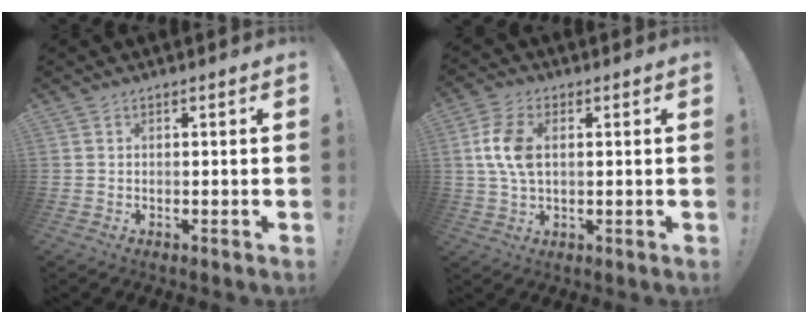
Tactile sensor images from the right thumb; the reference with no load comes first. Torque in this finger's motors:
{"motor_torque": [0.04, 0.15, 0.74, -0.28, 0.13]}